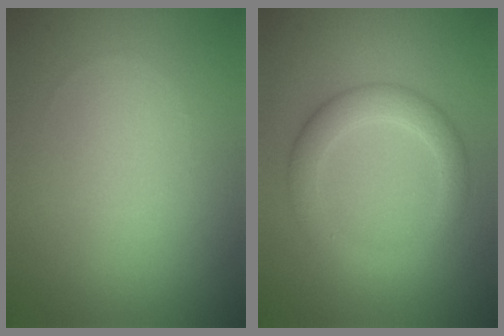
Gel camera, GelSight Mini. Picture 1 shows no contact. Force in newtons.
{"total": 3.5, "press": 3.5, "slide": 0.2}